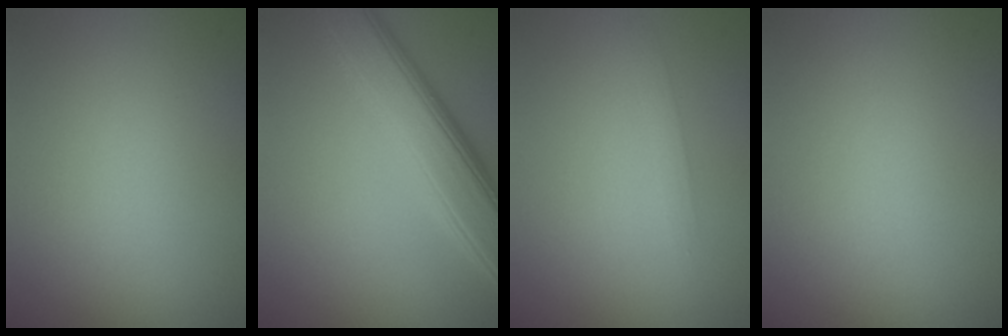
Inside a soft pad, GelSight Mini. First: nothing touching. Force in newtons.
{"total": 8.0, "press": 8.0, "slide": 0.2}
{"total": 1.2, "press": 1.2, "slide": 0.1}
{"total": 0.0}